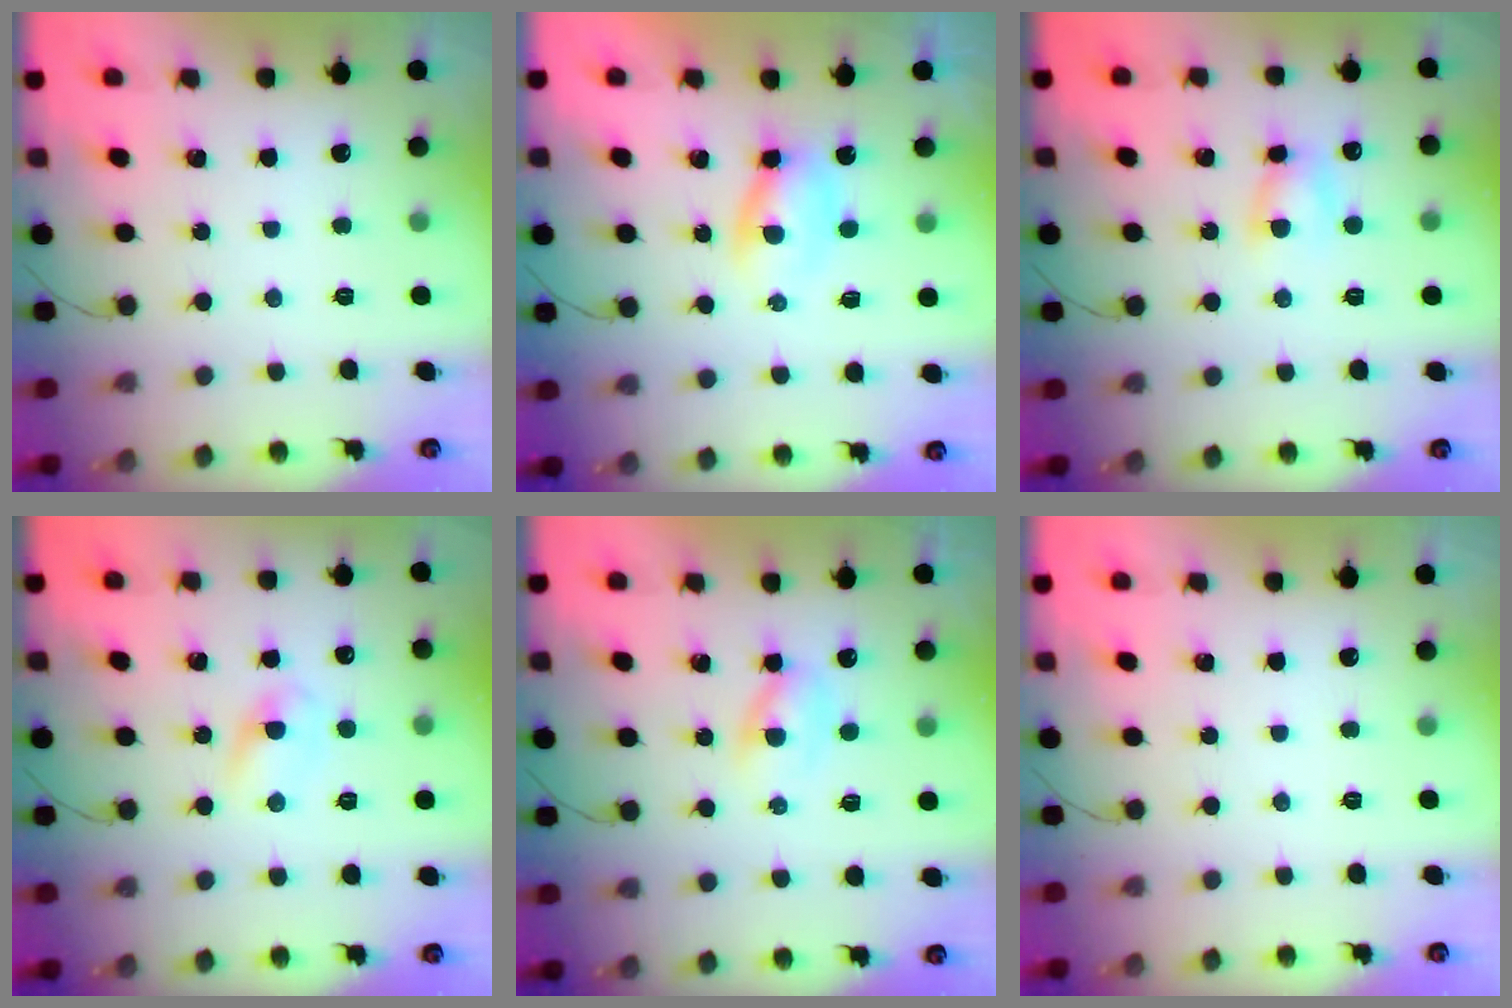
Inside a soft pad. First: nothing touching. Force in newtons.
{"total": 2.8, "press": 2.5, "slide": 1.2}
{"total": 4.7, "press": 4.6, "slide": 0.9}
{"total": 2.9, "press": 2.7, "slide": 1.2}
{"total": 2.9, "press": 2.7, "slide": 1.1}
{"total": 0.0}